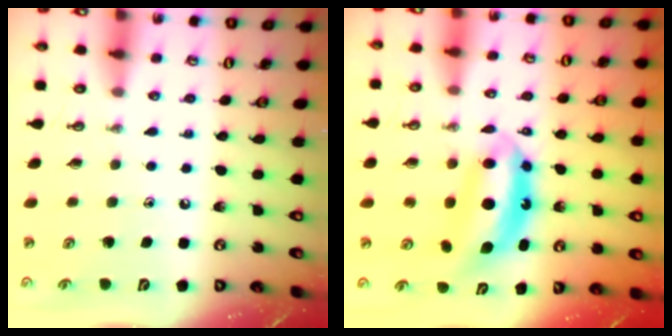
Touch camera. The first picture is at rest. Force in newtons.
{"total": 7.5, "press": 7.5, "slide": 0.5}